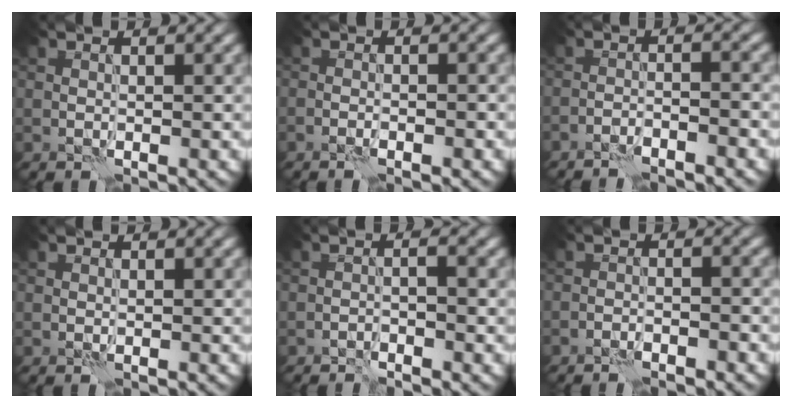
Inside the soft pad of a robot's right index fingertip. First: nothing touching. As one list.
[{"total": 1.9, "force": [-1.3, 0.3, 1.3], "torque": [-0.022, 0.014, -0.025]}, {"total": 2.9, "force": [-2.5, 0.2, 1.5], "torque": [-0.028, 0.010, -0.048]}, {"total": 0.0}, {"total": 1.5, "force": [-1.2, 0.2, 0.9], "torque": [-0.015, 0.006, -0.025]}, {"total": 2.0, "force": [-1.7, 0.2, 1.0], "torque": [-0.020, 0.011, -0.033]}]